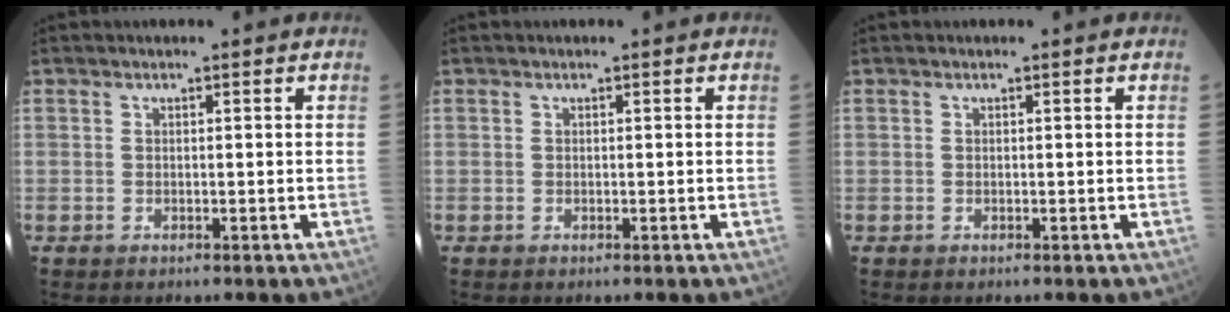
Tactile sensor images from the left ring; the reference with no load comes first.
{"total": 0.0}
{"total": 0.0}